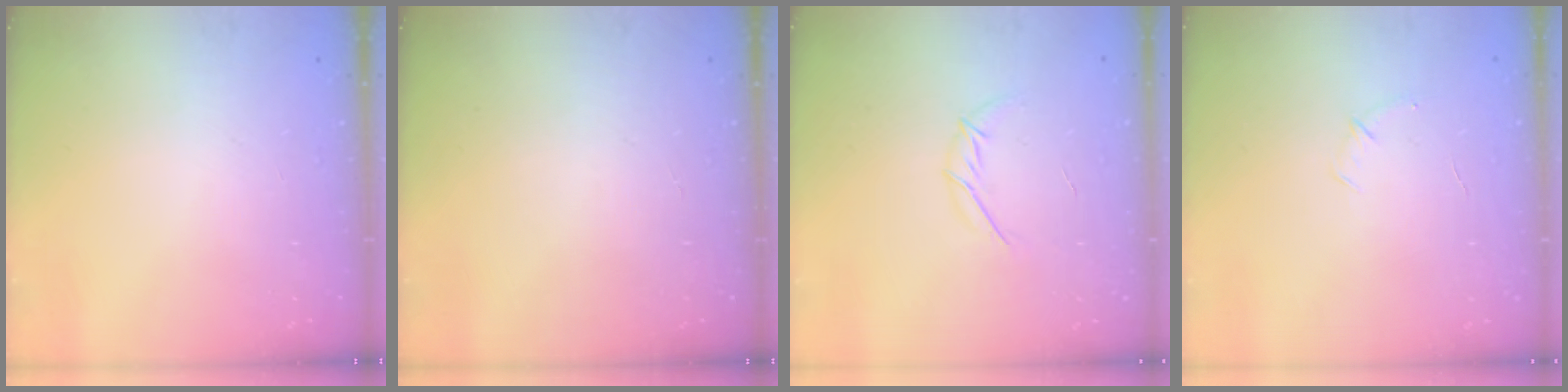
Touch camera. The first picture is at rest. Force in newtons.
{"total": 0.0}
{"total": 5.7, "press": 5.7, "slide": 0.9}
{"total": 5.0, "press": 4.9, "slide": 1.3}